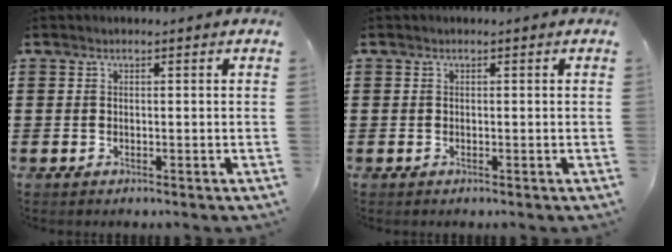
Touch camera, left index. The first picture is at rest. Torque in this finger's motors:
{"motor_torque": [0.01, 0.01, 0.00, 0.00]}